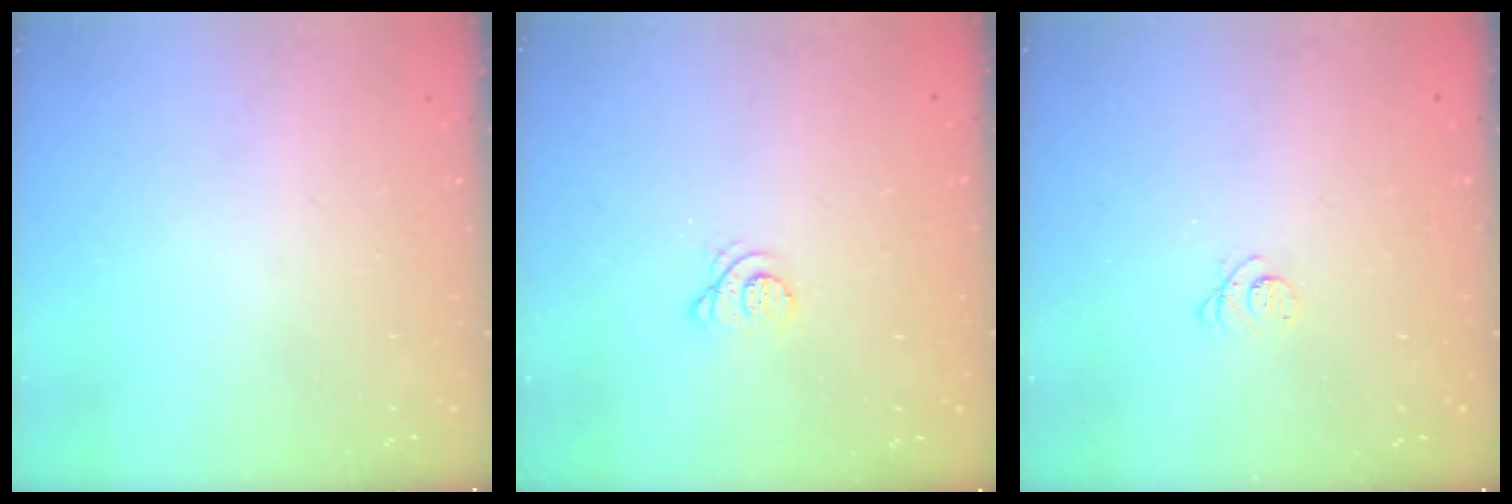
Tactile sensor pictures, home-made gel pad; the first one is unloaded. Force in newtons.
{"total": 3.2, "press": 3.2, "slide": 0.5}
{"total": 2.3, "press": 2.3, "slide": 0.3}